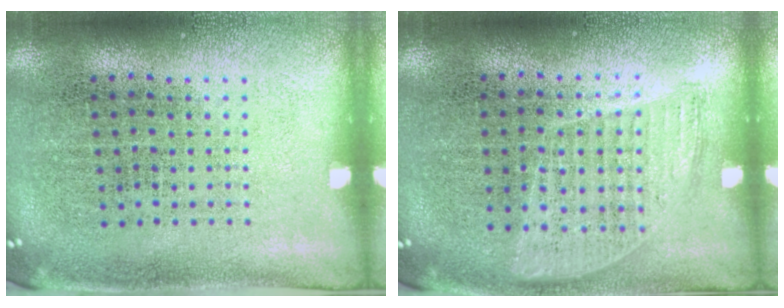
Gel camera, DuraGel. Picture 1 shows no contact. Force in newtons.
{"total": 0.9, "press": 0.8, "slide": 0.4}